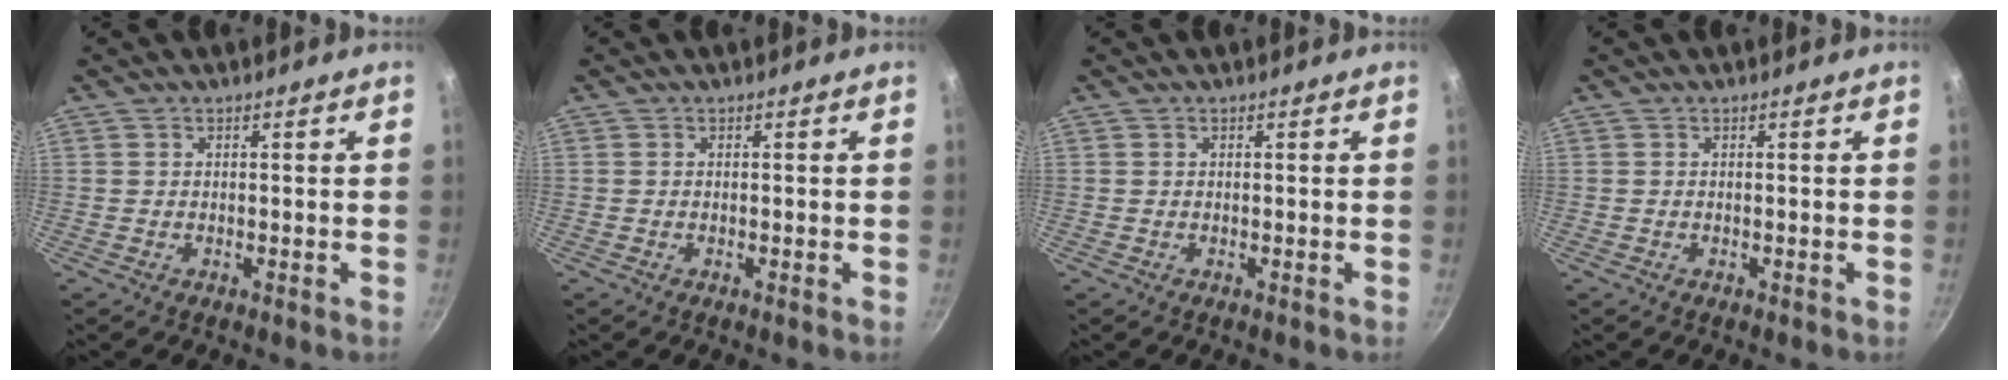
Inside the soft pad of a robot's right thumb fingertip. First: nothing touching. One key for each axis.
{"total": 0.0}
{"total": 0.0}
{"total": 0.0}